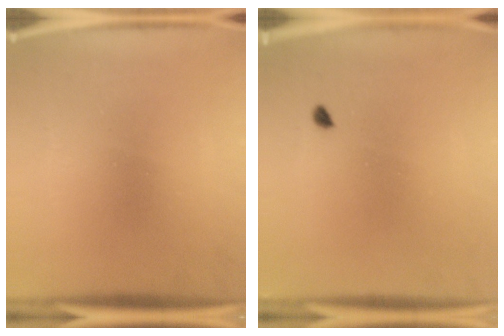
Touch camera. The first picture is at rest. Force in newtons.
{"total": 0.8}